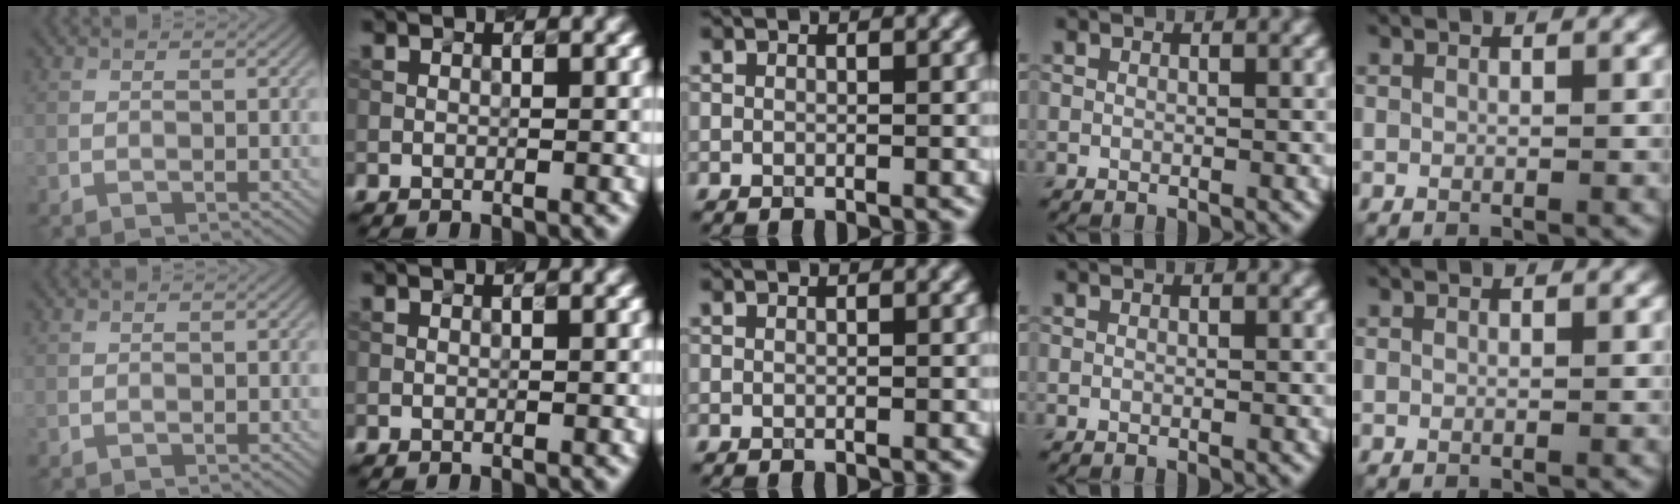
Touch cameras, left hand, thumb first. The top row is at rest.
{}